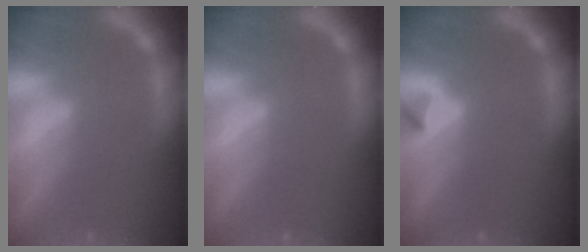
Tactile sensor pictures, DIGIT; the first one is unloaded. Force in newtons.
{"total": 0.0}
{"total": 0.9}